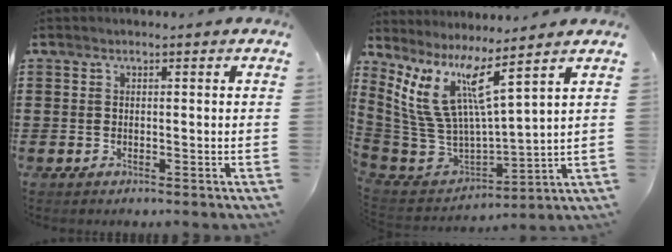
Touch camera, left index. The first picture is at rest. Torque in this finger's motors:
{"motor_torque": [1.60, 0.42, 0.47, 0.21]}